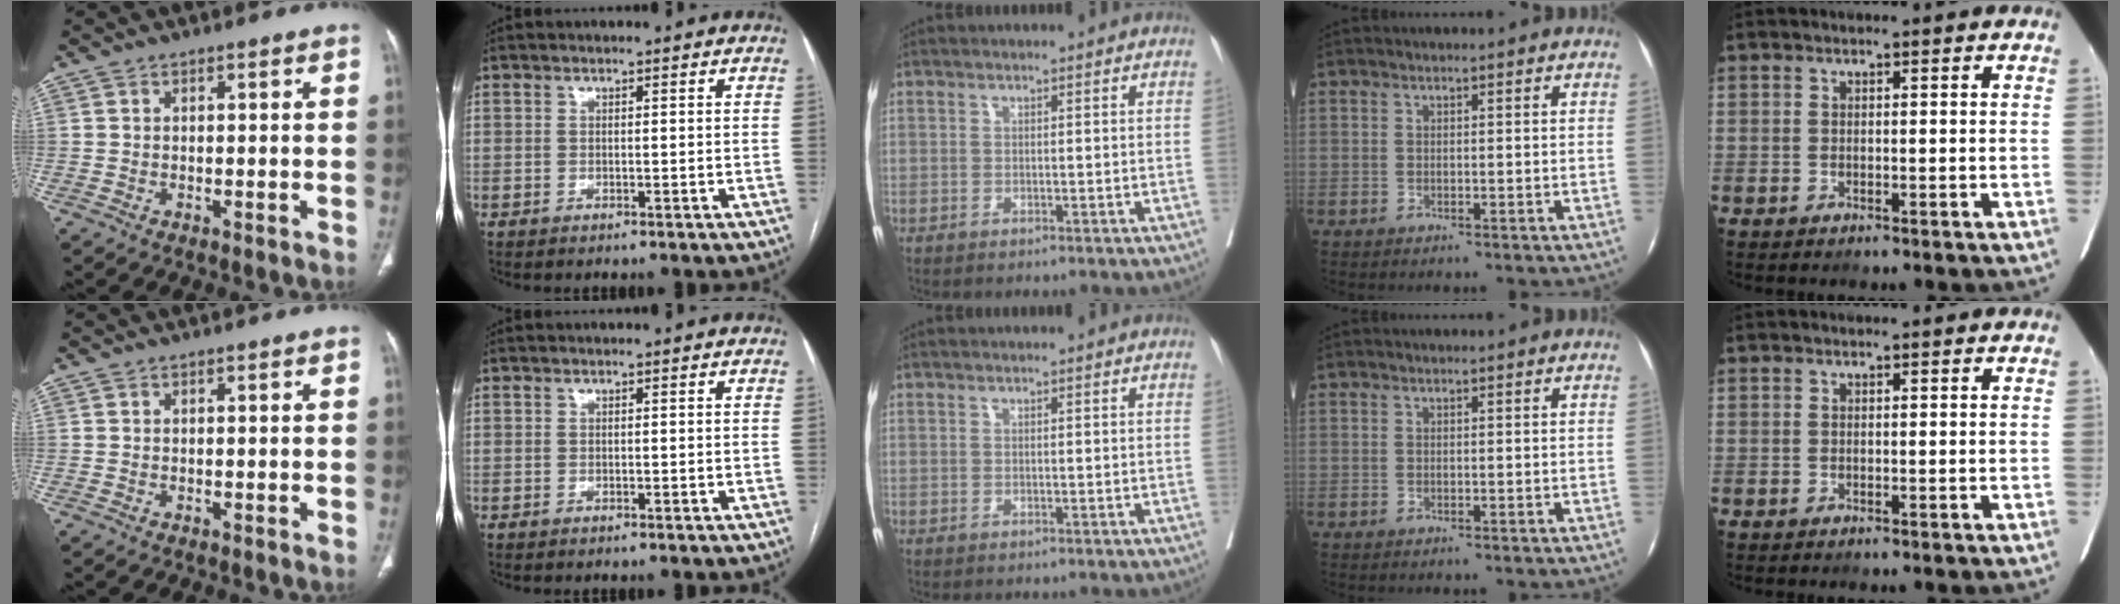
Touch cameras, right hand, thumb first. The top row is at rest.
{}